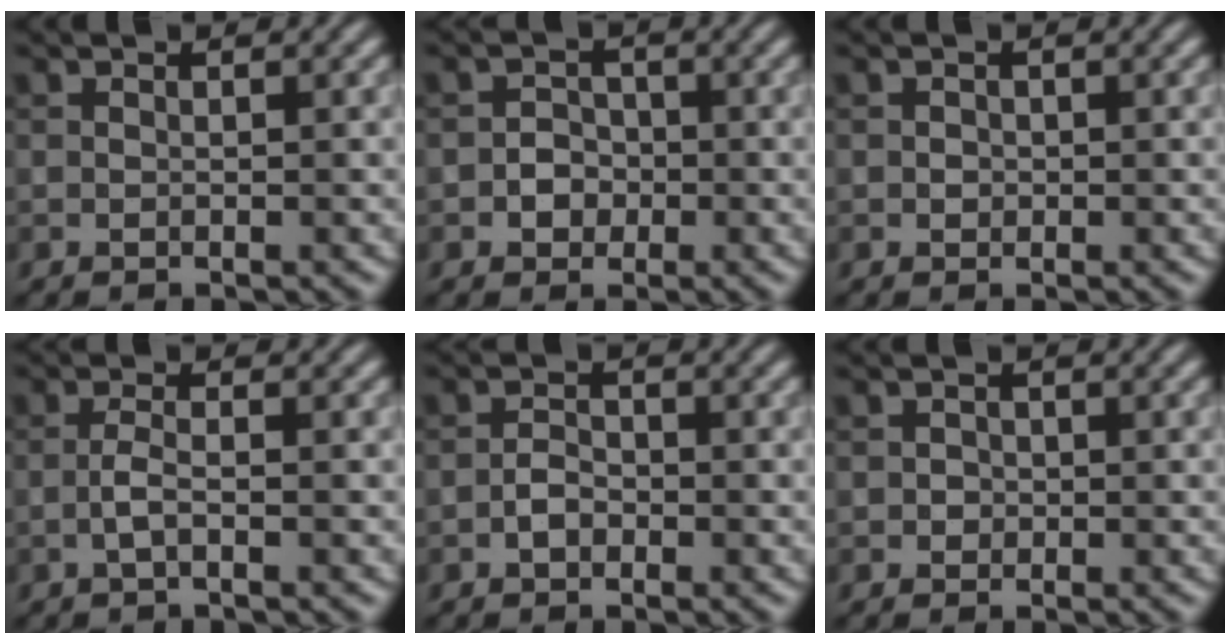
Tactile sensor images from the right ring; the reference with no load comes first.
{"total": 1.8, "force": [-0.6, 1.6, 0.6], "torque": [0.001, 0.004, -0.015]}
{"total": 0.6, "force": [0.0, 0.6, 0.2], "torque": [0.001, -0.002, 0.000]}
{"total": 1.5, "force": [-0.5, 0.3, 1.3], "torque": [-0.030, 0.002, -0.013]}
{"total": 1.4, "force": [-0.7, 0.9, 0.8], "torque": [-0.014, 0.005, -0.016]}
{"total": 0.7, "force": [-0.1, 0.7, 0.2], "torque": [0.002, -0.001, -0.002]}